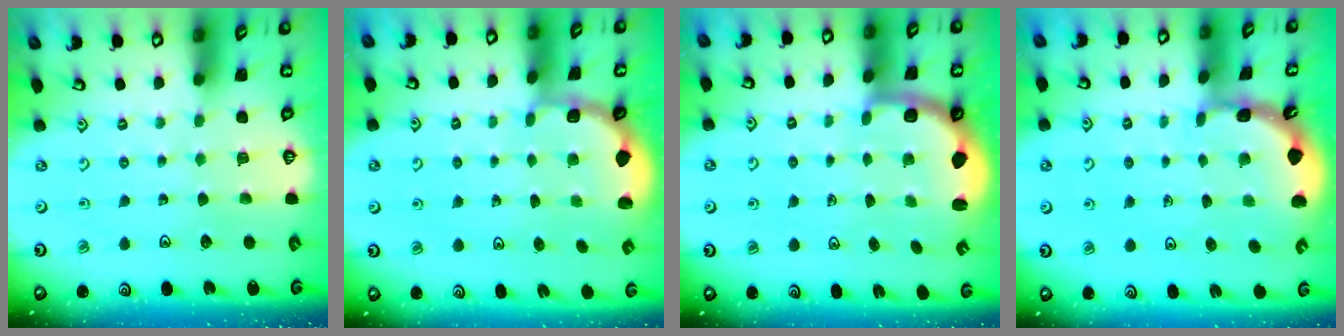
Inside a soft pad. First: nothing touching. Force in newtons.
{"total": 1.9, "press": 1.7, "slide": 0.7}
{"total": 2.2, "press": 1.7, "slide": 1.4}
{"total": 1.7, "press": 1.6, "slide": 0.1}